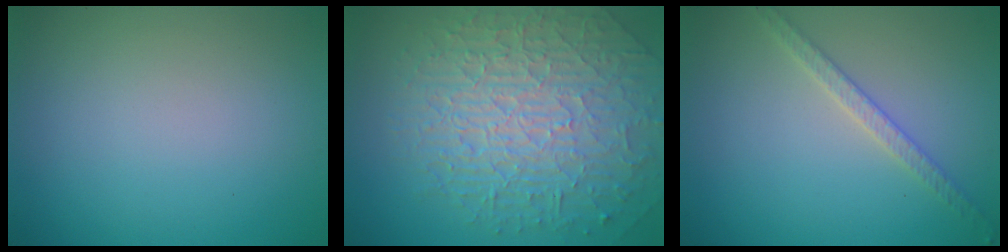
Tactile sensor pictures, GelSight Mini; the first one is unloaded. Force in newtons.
{"total": 10.1, "press": 6.5, "slide": 7.7}
{"total": 2.1, "press": 2.0, "slide": 0.6}